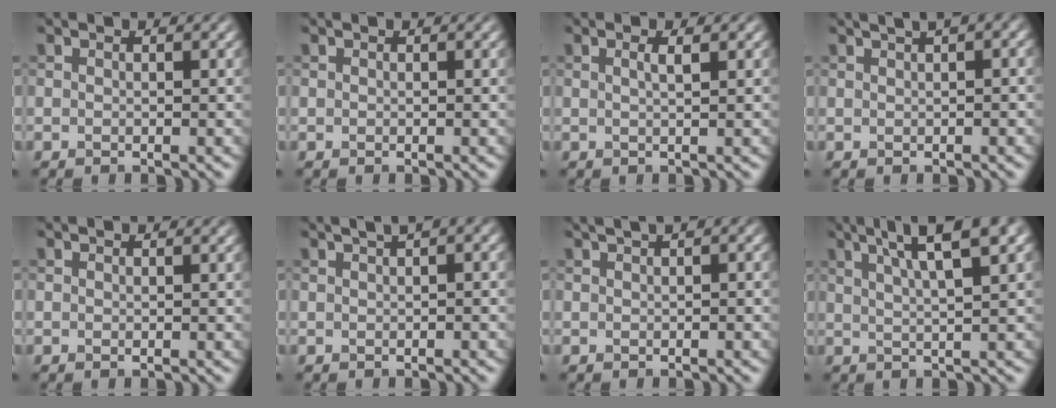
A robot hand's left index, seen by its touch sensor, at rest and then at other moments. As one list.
[{"total": 0.0}, {"total": 1.4, "force": [0.4, 0.4, 1.3], "torque": [-0.015, 0.005, 0.003]}, {"total": 4.9, "force": [2.5, 2.0, 3.7], "torque": [-0.040, 0.031, 0.021]}, {"total": 0.0}, {"total": 5.3, "force": [2.4, 2.1, 4.2], "torque": [-0.037, 0.031, 0.020]}, {"total": 4.1, "force": [2.1, 1.5, 3.2], "torque": [-0.037, 0.020, 0.019]}, {"total": 7.0, "force": [3.8, 1.5, 5.7], "torque": [-0.066, 0.022, 0.053]}]